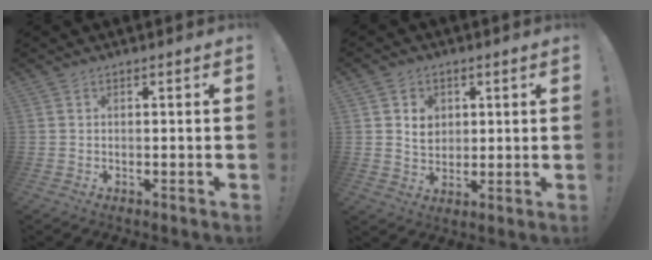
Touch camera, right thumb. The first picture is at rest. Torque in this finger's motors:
{"motor_torque": [-0.26, 0.37, 0.18, 0.40, 0.04]}